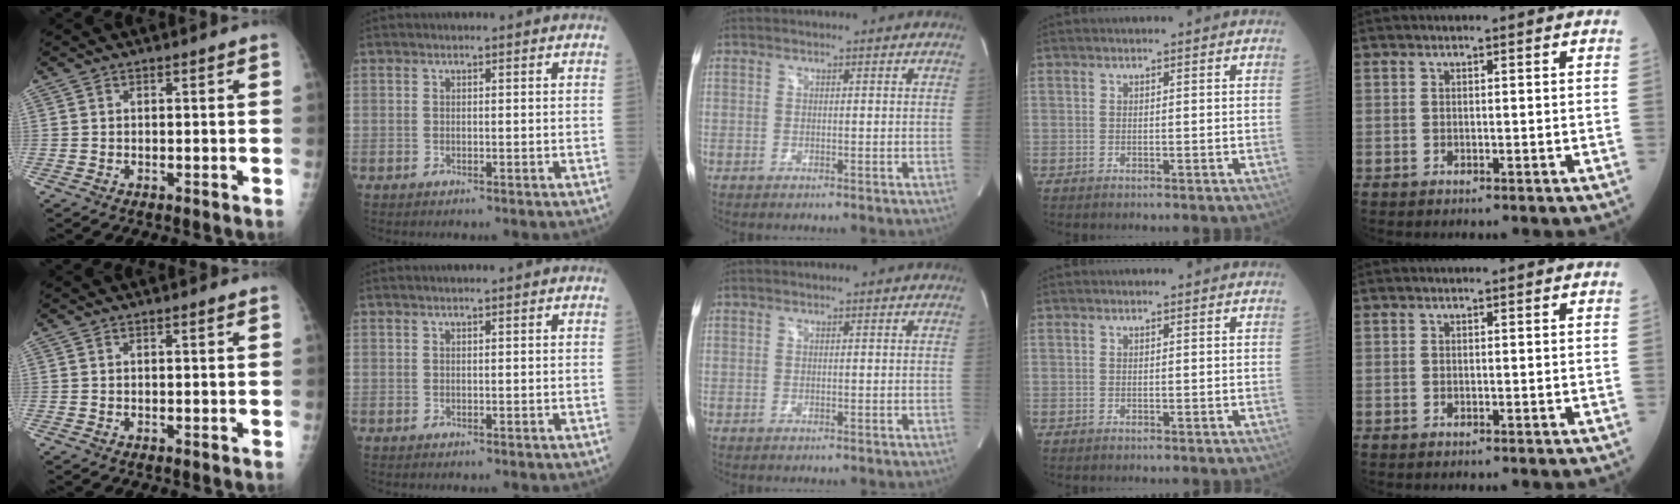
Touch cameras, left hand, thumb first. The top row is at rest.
{"thumb": {"total": 0.7, "force": [0.5, 0.0, 0.5], "torque": [-0.006, 0.000, 0.008]}}